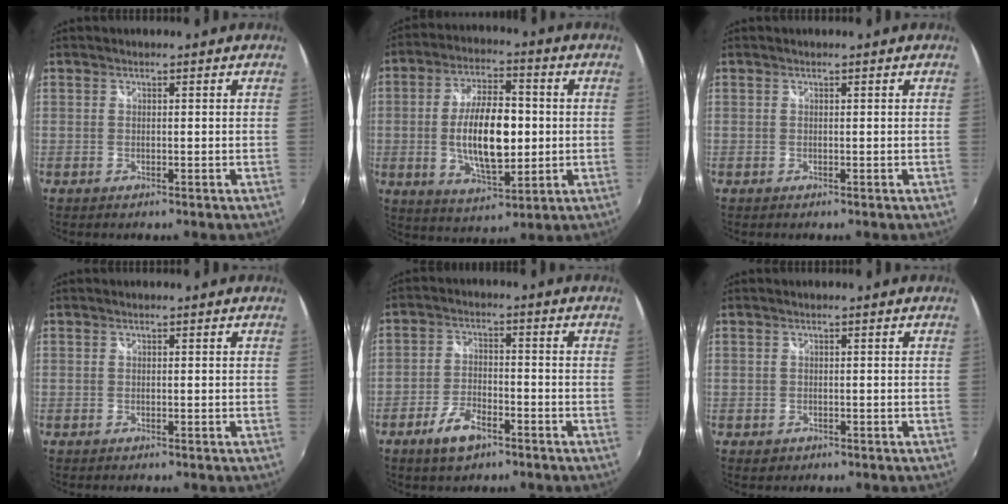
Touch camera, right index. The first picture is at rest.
{"total": 14.4, "force": [-0.9, 6.2, 12.9], "torque": [-0.241, -0.003, -0.009]}
{"total": 0.0}
{"total": 0.0}
{"total": 6.9, "force": [-4.5, 3.1, 4.3], "torque": [-0.097, -0.002, -0.081]}
{"total": 1.3, "force": [-0.6, 1.2, 0.3], "torque": [-0.008, -0.005, -0.007]}